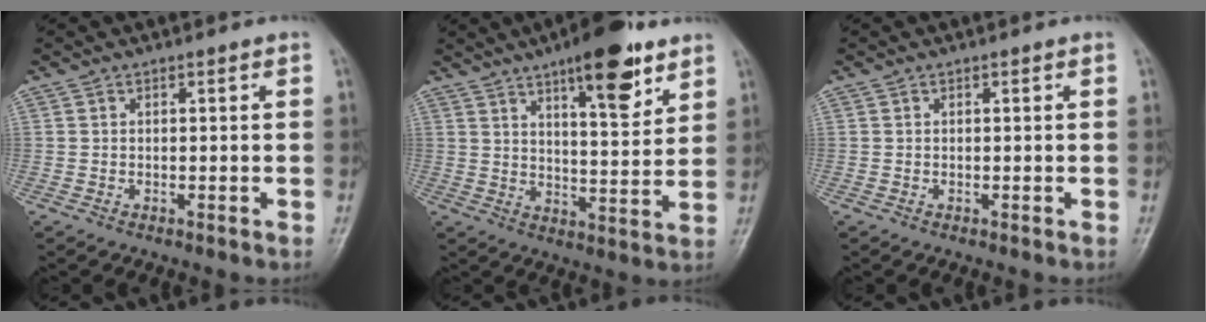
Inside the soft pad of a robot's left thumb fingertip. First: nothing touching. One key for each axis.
{"total": 13.8, "fx": 8.4, "fy": 4.3, "fz": 10.1, "tx": -0.120, "ty": -0.046, "tz": 0.123}
{"total": 0.0}